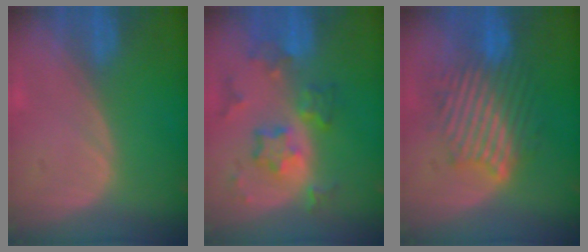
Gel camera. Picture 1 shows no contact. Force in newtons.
{"total": 8.3, "press": 7.3, "slide": 3.9}
{"total": 9.3, "press": 9.3, "slide": 0.5}